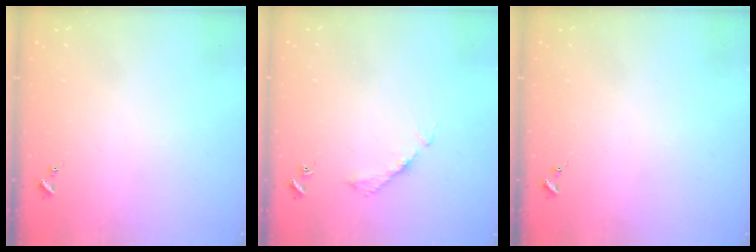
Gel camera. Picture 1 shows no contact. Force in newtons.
{"total": 4.1, "press": 4.1, "slide": 0.3}
{"total": 0.0}